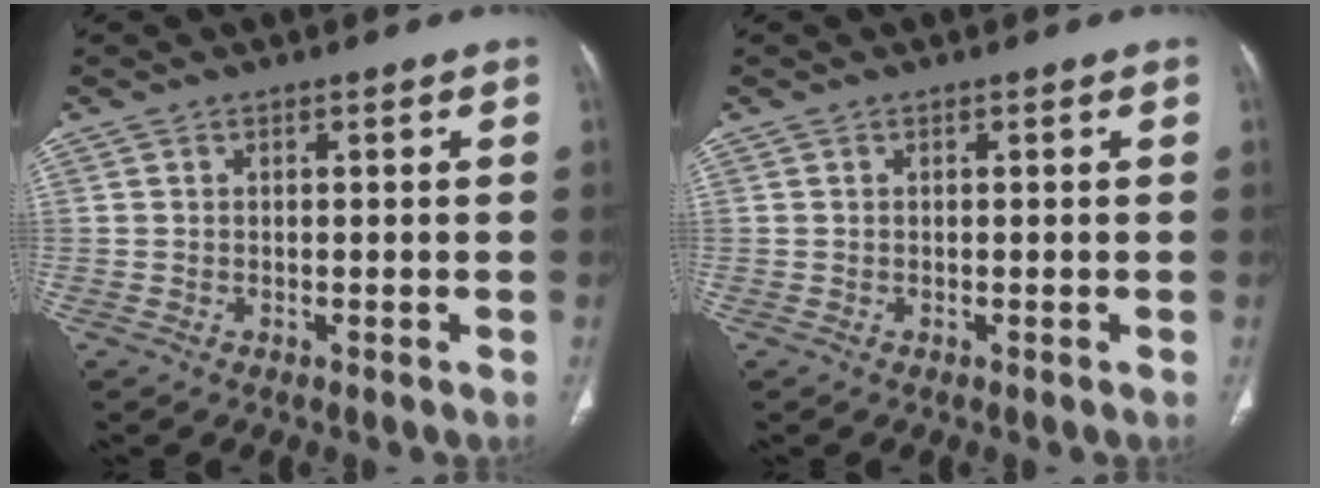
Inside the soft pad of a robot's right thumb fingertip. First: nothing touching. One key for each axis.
{"total": 0.0}